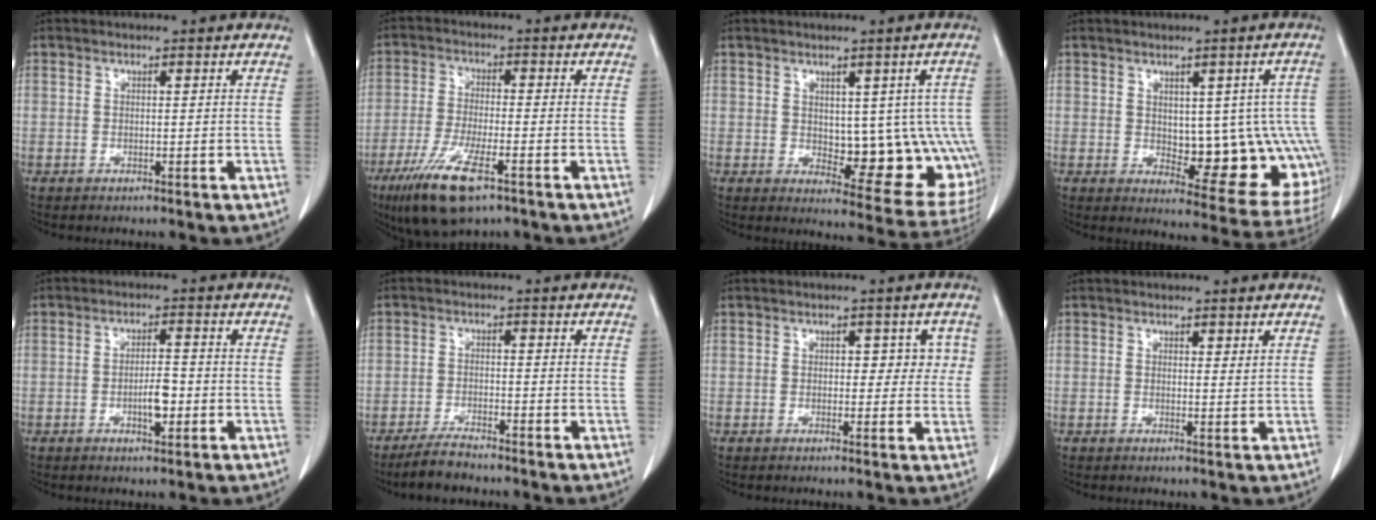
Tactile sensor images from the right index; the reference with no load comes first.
{"total": 10.6, "force": [-6.2, 2.3, 8.3], "torque": [-0.165, -0.024, -0.107]}
{"total": 11.9, "force": [0.0, 5.7, 10.5], "torque": [-0.106, 0.002, 0.019]}
{"total": 12.8, "force": [-0.3, 5.7, 11.5], "torque": [-0.109, 0.009, 0.017]}
{"total": 4.0, "force": [-1.2, 1.2, 3.6], "torque": [-0.065, 0.003, -0.014]}
{"total": 3.9, "force": [-3.5, 0.8, 1.5], "torque": [-0.034, -0.008, -0.064]}
{"total": 3.6, "force": [0.7, 2.4, 2.6], "torque": [-0.014, 0.015, 0.006]}
{"total": 0.8, "force": [0.7, 0.3, 0.4], "torque": [-0.003, -0.005, 0.008]}